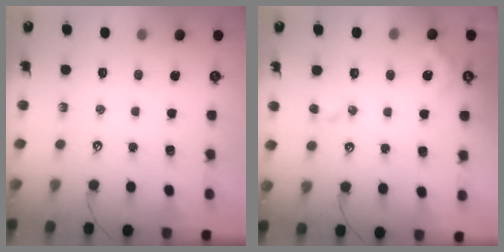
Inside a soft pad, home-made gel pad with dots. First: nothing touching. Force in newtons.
{"total": 4.7, "press": 4.7, "slide": 0.6}